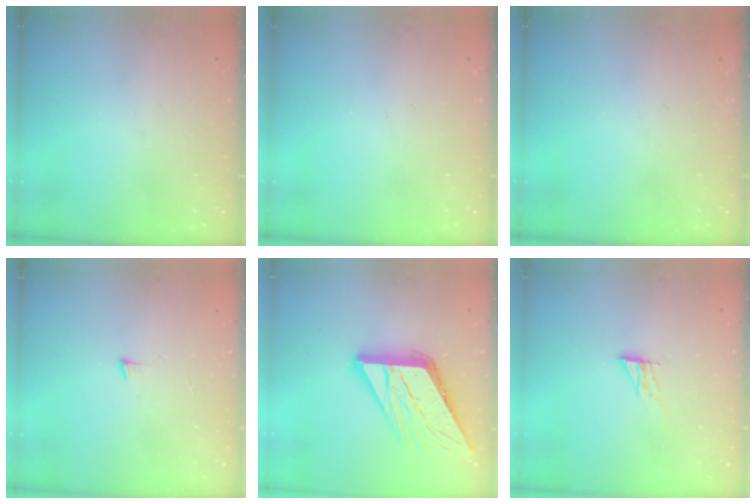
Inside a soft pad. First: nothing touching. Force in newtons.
{"total": 0.0}
{"total": 0.0}
{"total": 4.3, "press": 4.2, "slide": 0.4}
{"total": 15.0, "press": 14.9, "slide": 1.6}
{"total": 6.3, "press": 6.3, "slide": 0.6}